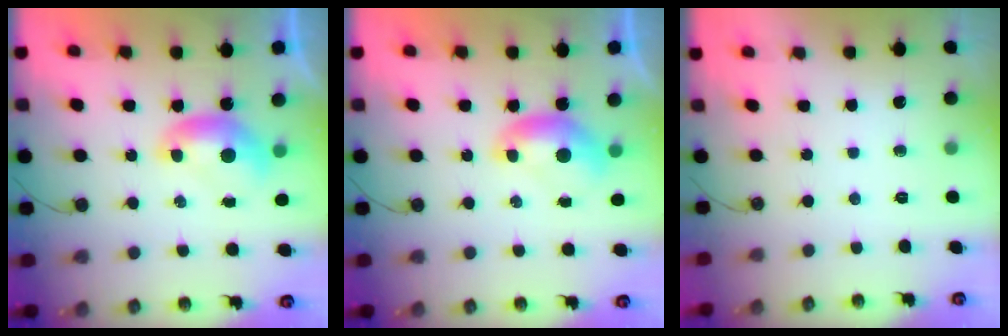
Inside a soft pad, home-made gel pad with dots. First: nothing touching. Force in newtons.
{"total": 0.0}
{"total": 0.0}